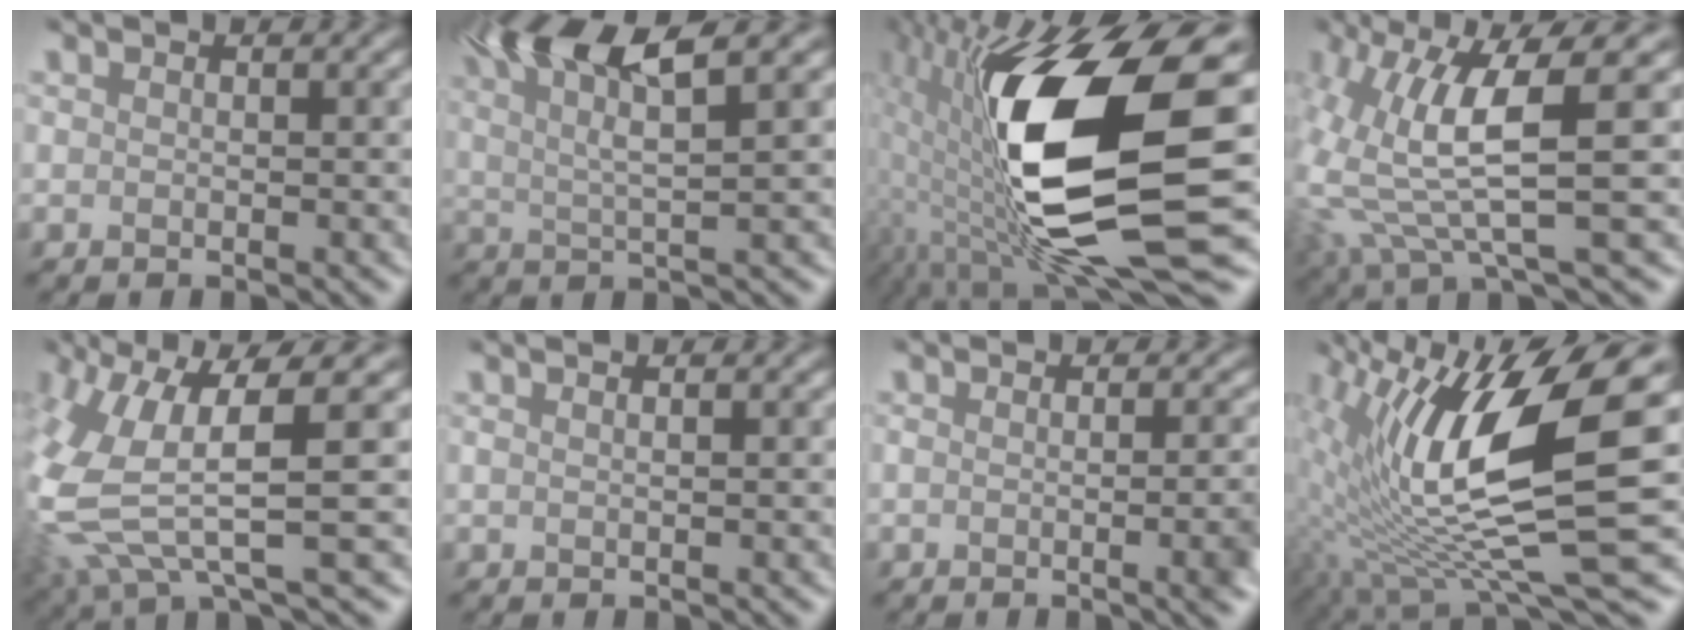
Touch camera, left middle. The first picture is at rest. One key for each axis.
{"total": 6.8, "fx": 4.1, "fy": 0.7, "fz": 5.4, "tx": -0.112, "ty": 0.022, "tz": 0.090}
{"total": 13.8, "fx": 0.4, "fy": 5.3, "fz": 12.7, "tx": -0.261, "ty": -0.021, "tz": 0.026}
{"total": 6.4, "fx": 1.4, "fy": 1.0, "fz": 6.2, "tx": -0.164, "ty": -0.014, "tz": 0.046}
{"total": 7.8, "fx": 0.3, "fy": 1.6, "fz": 7.6, "tx": -0.201, "ty": -0.012, "tz": 0.027}
{"total": 2.0, "fx": 1.1, "fy": 1.0, "fz": 1.4, "tx": 0.000, "ty": 0.022, "tz": -0.006}
{"total": 5.1, "fx": -0.8, "fy": 1.7, "fz": 4.7, "tx": -0.024, "ty": 0.006, "tz": -0.004}
{"total": 11.2, "fx": 1.2, "fy": 2.8, "fz": 10.8, "tx": -0.234, "ty": -0.019, "tz": 0.043}